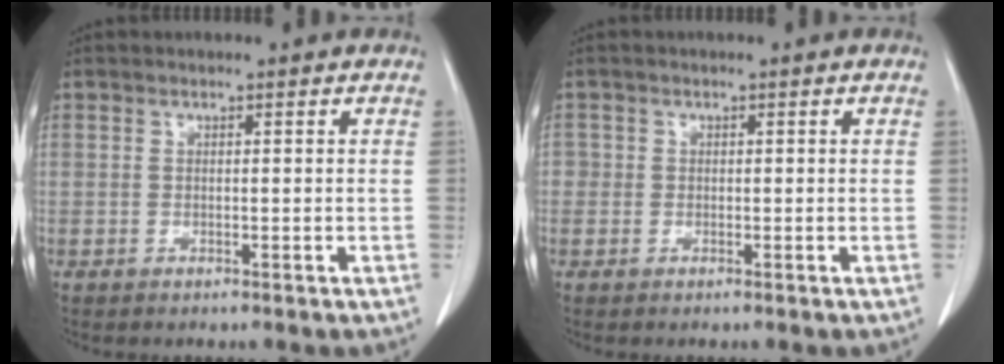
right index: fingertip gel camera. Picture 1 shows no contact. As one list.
[{"total": 1.1, "force": [-0.1, 1.1, 0.1], "torque": [0.012, 0.007, -0.004]}]